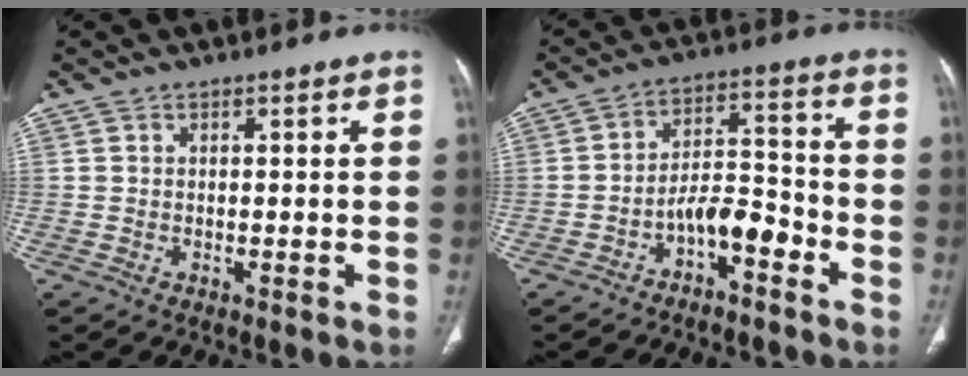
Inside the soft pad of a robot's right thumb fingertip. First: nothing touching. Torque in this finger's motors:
{"motor_torque": [3.08, 1.93, 0.24, -0.78, 0.01]}